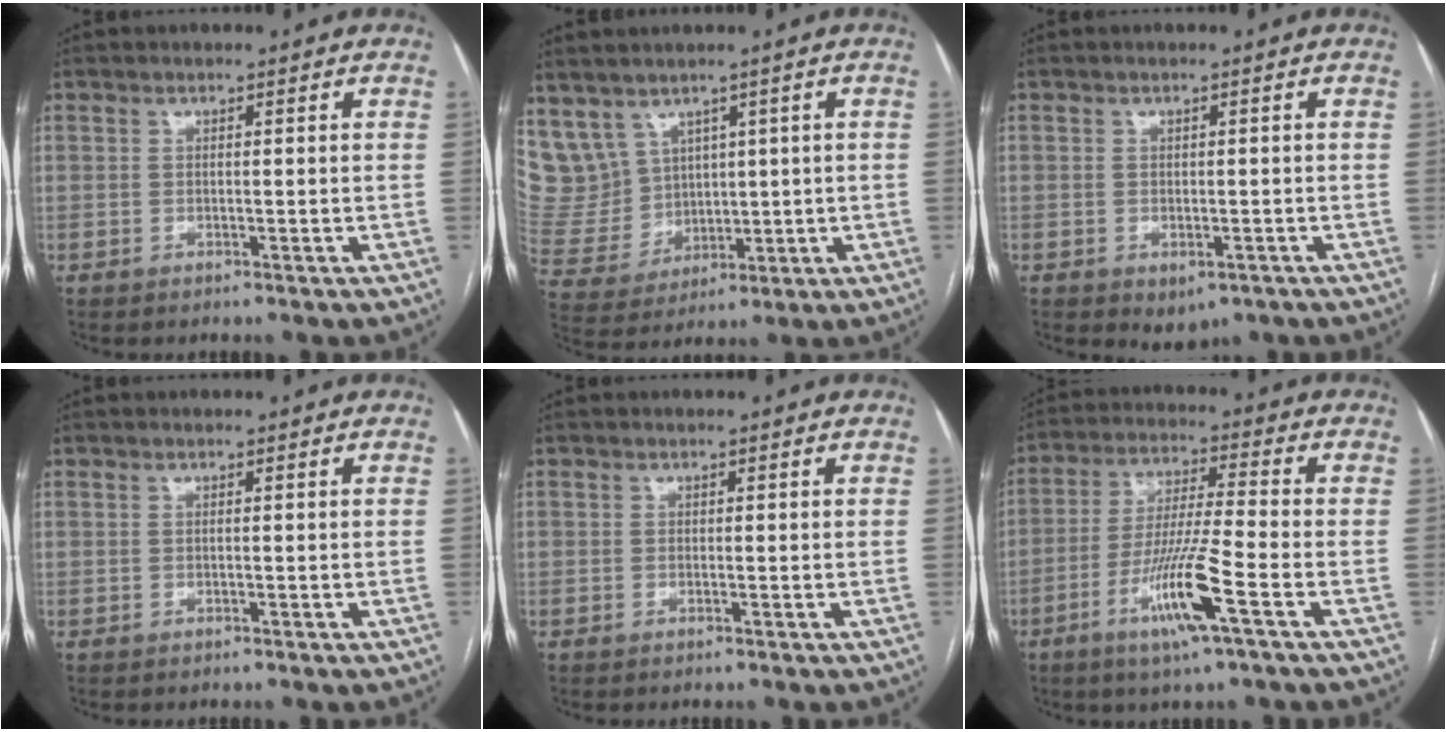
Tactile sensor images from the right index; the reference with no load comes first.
{"total": 11.6, "force": [5.5, 9.9, 2.8], "torque": [-0.089, 0.054, 0.143]}
{"total": 3.4, "force": [-1.9, 2.2, 1.8], "torque": [-0.015, -0.002, -0.014]}
{"total": 0.0}
{"total": 0.0}
{"total": 11.3, "force": [-5.0, -0.5, 10.2], "torque": [-0.198, -0.015, -0.097]}